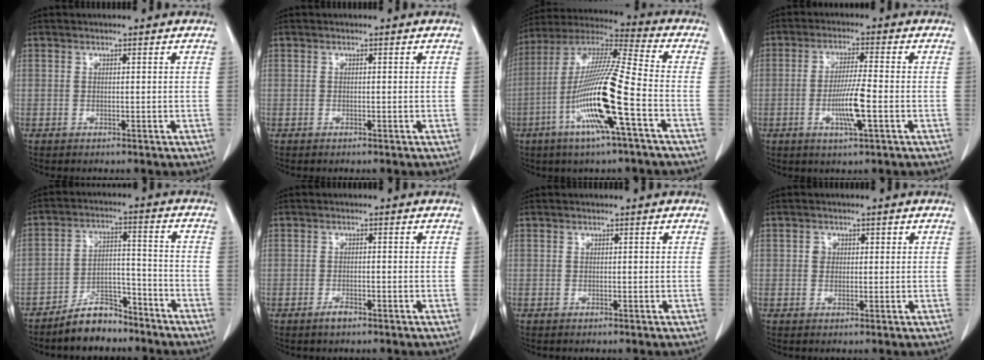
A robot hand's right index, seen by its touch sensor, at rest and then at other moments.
{"total": 0.0}
{"total": 18.5, "force": [-6.0, 0.6, 17.5], "torque": [-0.356, -0.014, -0.118]}
{"total": 7.2, "force": [-2.0, 0.6, 6.9], "torque": [-0.130, -0.004, -0.036]}
{"total": 8.3, "force": [-6.9, 3.6, 3.1], "torque": [-0.054, 0.020, -0.121]}
{"total": 2.3, "force": [-1.4, 1.1, 1.4], "torque": [-0.026, 0.003, -0.022]}
{"total": 0.0}
{"total": 2.4, "force": [0.4, 2.1, 1.1], "torque": [-0.021, 0.013, 0.009]}